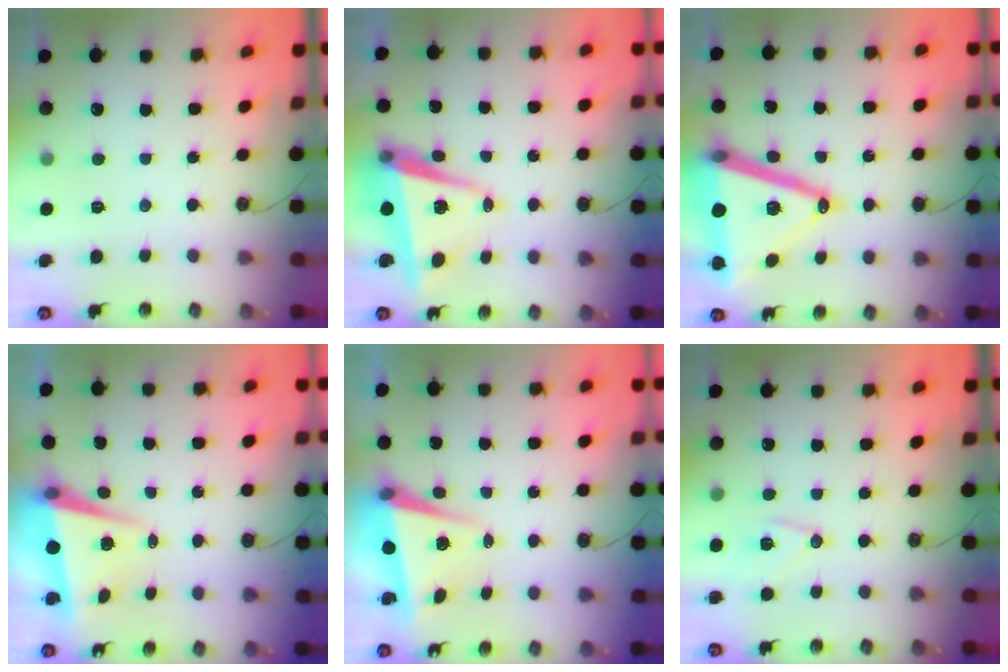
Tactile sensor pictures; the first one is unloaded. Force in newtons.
{"total": 7.6, "press": 6.5, "slide": 4.0}
{"total": 23.9, "press": 23.6, "slide": 3.7}
{"total": 5.9, "press": 5.6, "slide": 2.0}
{"total": 5.0, "press": 4.8, "slide": 1.2}
{"total": 8.8, "press": 8.8, "slide": 0.9}